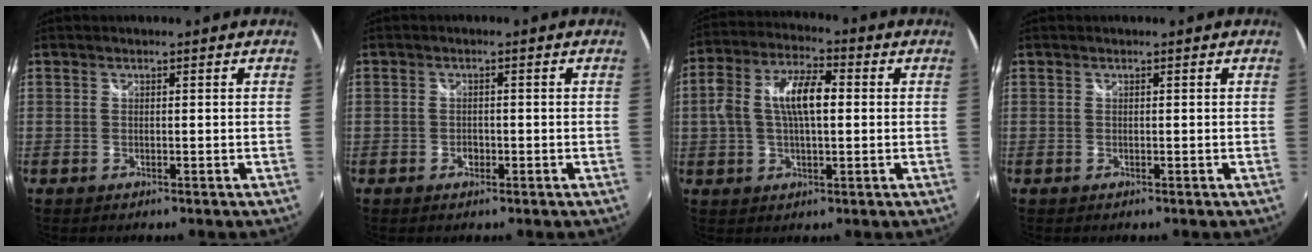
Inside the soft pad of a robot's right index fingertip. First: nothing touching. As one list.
[{"total": 1.5, "force": [-0.7, 1.2, 0.6], "torque": [-0.013, 0.003, -0.008]}, {"total": 10.4, "force": [0.9, 4.6, 9.3], "torque": [-0.186, 0.023, 0.018]}, {"total": 0.0}]